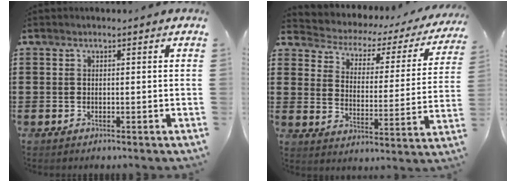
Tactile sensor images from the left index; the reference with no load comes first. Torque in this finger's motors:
{"motor_torque": [2.14, 0.00, 0.61, 0.01]}